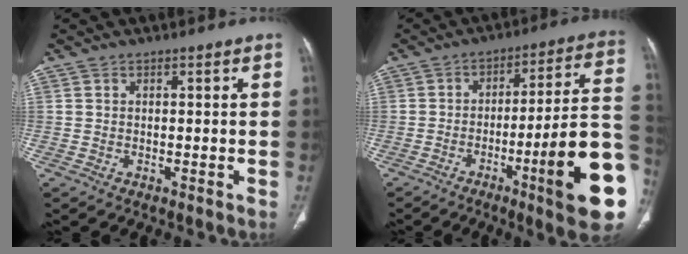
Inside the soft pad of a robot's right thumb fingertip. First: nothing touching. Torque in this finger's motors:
{"motor_torque": [2.90, 2.06, 1.37, -1.39, 0.43]}